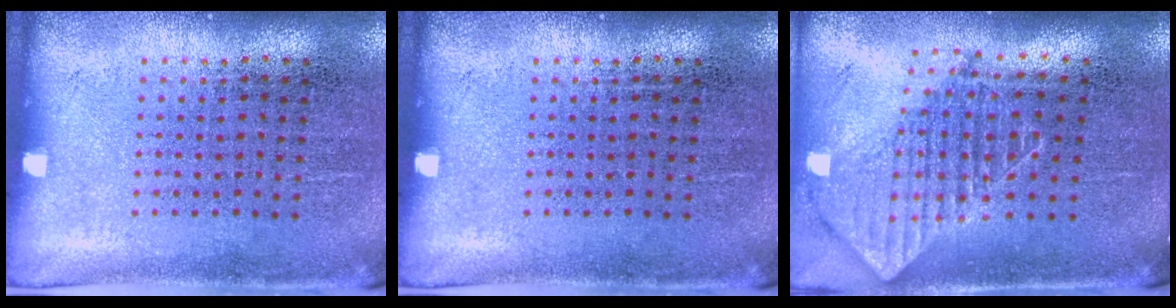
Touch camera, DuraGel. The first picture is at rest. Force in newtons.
{"total": 0.0}
{"total": 1.9, "press": 1.5, "slide": 1.2}